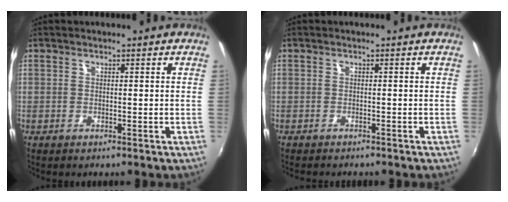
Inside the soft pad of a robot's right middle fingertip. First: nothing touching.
{"total": 2.4, "force": [-2.2, 0.5, 0.7], "torque": [-0.021, -0.014, -0.034]}